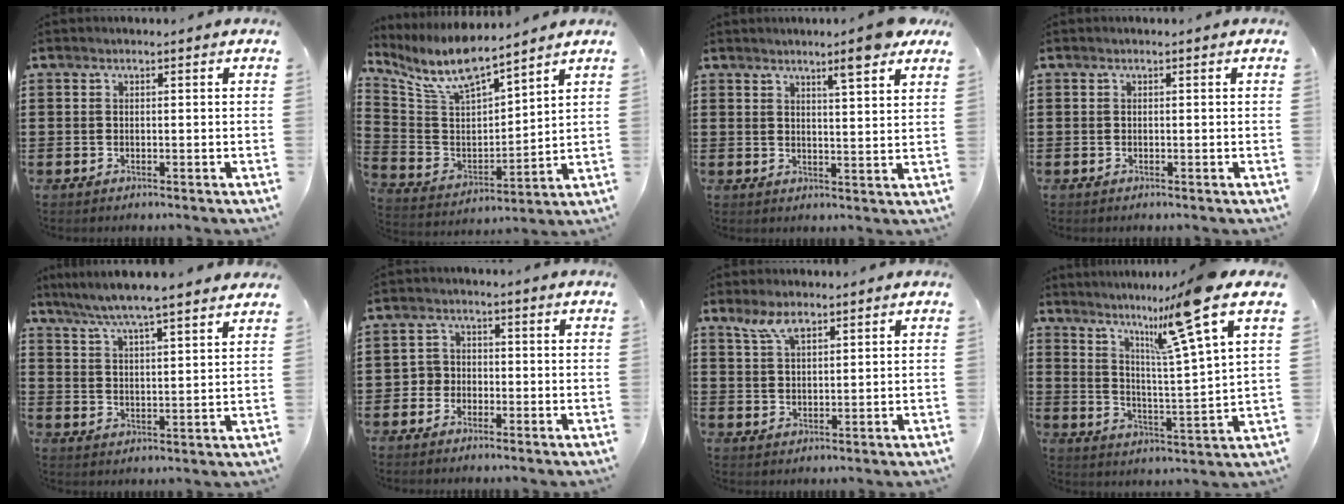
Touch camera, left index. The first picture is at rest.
{"total": 9.2, "force": [7.8, 2.3, 4.4], "torque": [-0.121, -0.045, 0.136]}
{"total": 6.5, "force": [5.3, 0.4, 3.8], "torque": [-0.062, -0.021, 0.087]}
{"total": 0.0}
{"total": 5.7, "force": [5.2, -0.5, 2.2], "torque": [-0.063, -0.029, 0.089]}
{"total": 2.9, "force": [-1.8, 2.2, 0.3], "torque": [-0.017, 0.006, -0.042]}
{"total": 4.5, "force": [3.1, 1.9, 2.7], "torque": [-0.062, 0.004, 0.057]}
{"total": 11.0, "force": [8.3, -1.2, 7.2], "torque": [-0.133, -0.047, 0.121]}